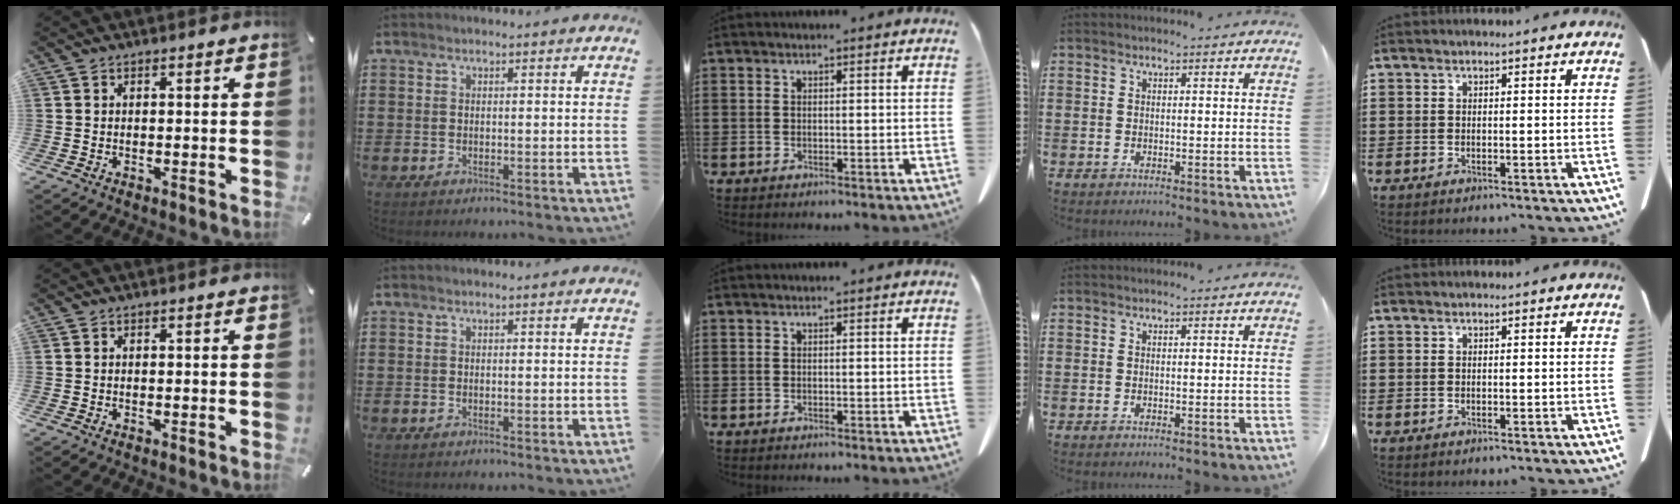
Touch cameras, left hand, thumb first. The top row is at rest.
{}